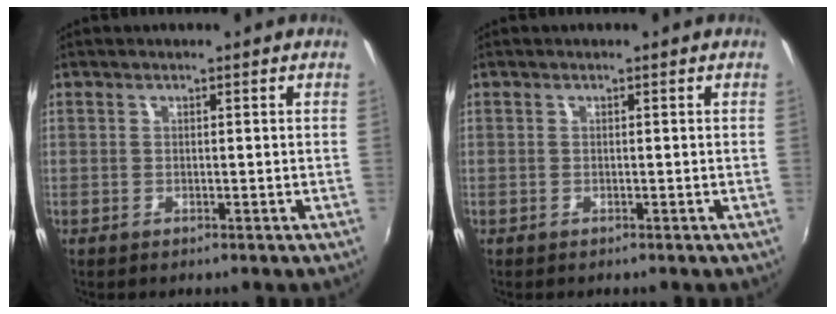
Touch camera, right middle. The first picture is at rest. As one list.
[{"total": 0.0}]